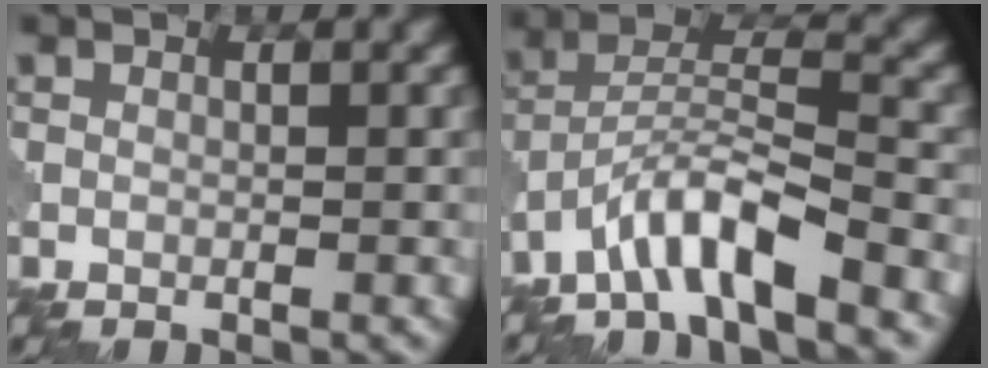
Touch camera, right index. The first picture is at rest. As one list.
[{"total": 6.3, "force": [-4.5, 1.1, 4.3], "torque": [-0.077, 0.012, -0.089]}]